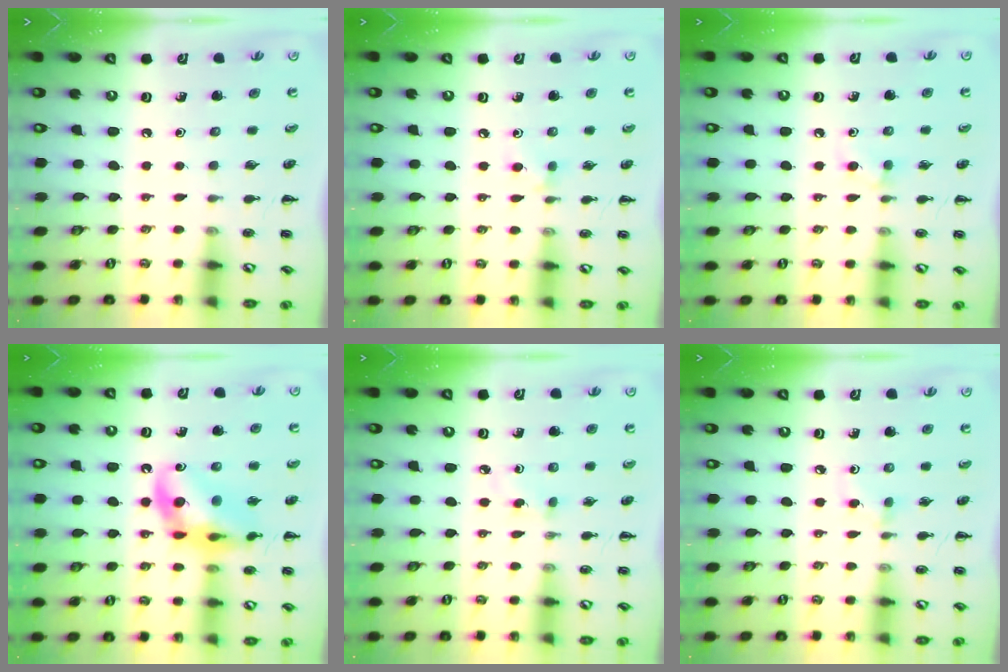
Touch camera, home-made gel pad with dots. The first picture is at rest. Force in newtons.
{"total": 4.9, "press": 4.5, "slide": 1.8}
{"total": 4.2, "press": 4.0, "slide": 1.5}
{"total": 14.4, "press": 14.2, "slide": 2.8}
{"total": 3.4, "press": 3.1, "slide": 1.4}
{"total": 2.7, "press": 2.5, "slide": 1.0}